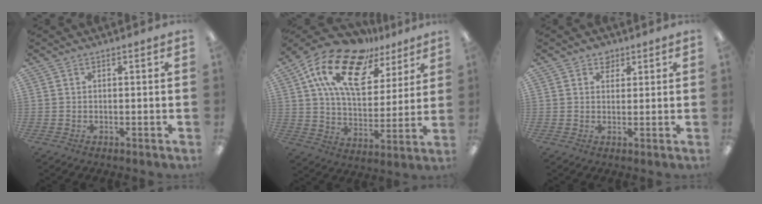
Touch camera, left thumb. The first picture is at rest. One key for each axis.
{"total": 19.9, "fx": 11.8, "fy": 10.2, "fz": 12.3, "tx": -0.234, "ty": -0.055, "tz": 0.211}
{"total": 2.5, "fx": 1.8, "fy": 1.7, "fz": 0.5, "tx": 0.004, "ty": -0.007, "tz": 0.030}